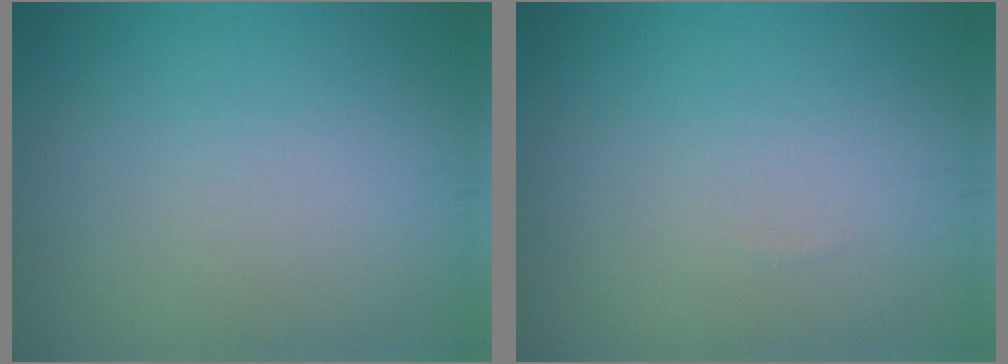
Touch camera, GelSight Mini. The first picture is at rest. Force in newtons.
{"total": 0.0}